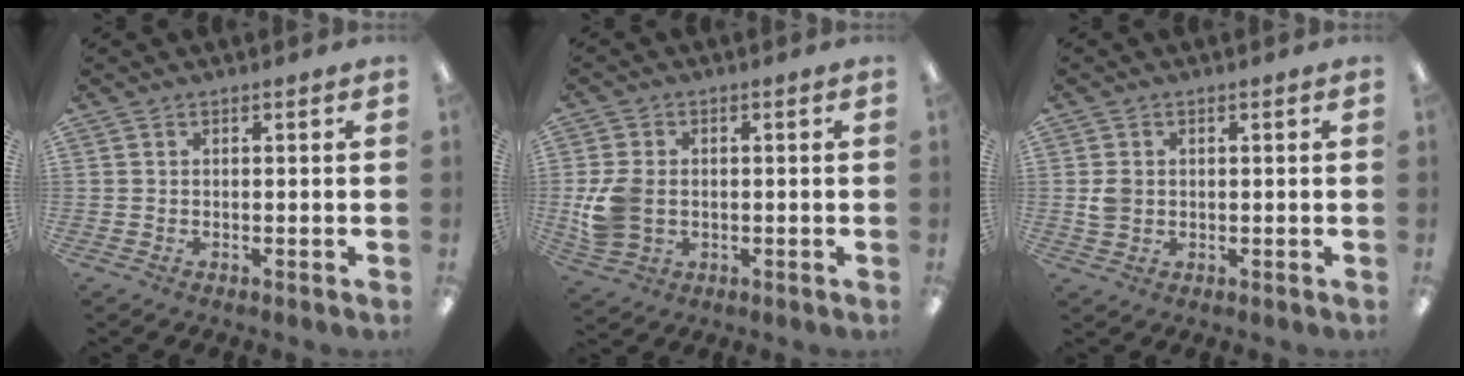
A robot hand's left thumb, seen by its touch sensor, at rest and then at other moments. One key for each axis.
{"total": 8.4, "fx": -0.8, "fy": 6.5, "fz": 5.3, "tx": -0.109, "ty": 0.009, "tz": -0.010}
{"total": 3.0, "fx": 0.2, "fy": 2.6, "fz": 1.5, "tx": -0.020, "ty": 0.002, "tz": 0.003}